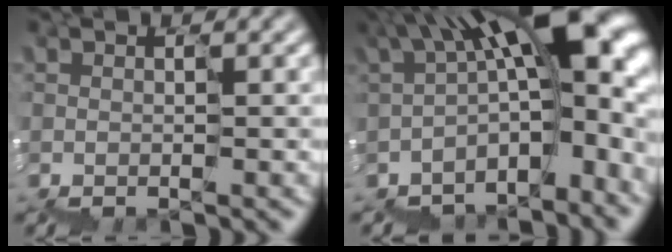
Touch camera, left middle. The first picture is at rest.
{"total": 12.0, "force": [-0.7, 4.9, 10.9], "torque": [-0.158, 0.034, -0.005]}